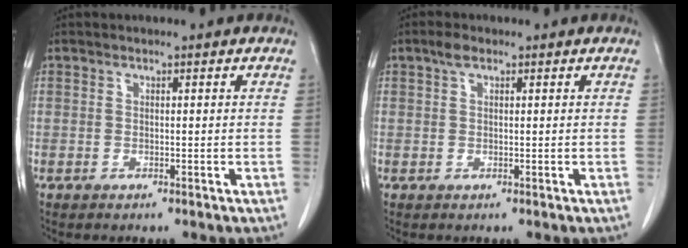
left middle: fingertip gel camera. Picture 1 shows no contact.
{"total": 1.5, "force": [0.9, 0.6, 1.1], "torque": [-0.023, 0.010, 0.017]}